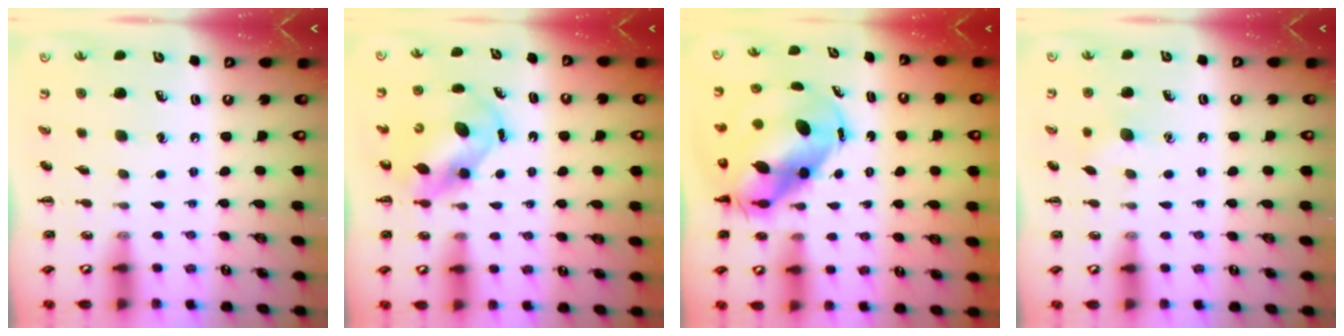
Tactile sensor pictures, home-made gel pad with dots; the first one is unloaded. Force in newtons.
{"total": 6.0, "press": 5.9, "slide": 0.7}
{"total": 9.2, "press": 8.9, "slide": 2.2}
{"total": 4.7, "press": 4.5, "slide": 1.2}